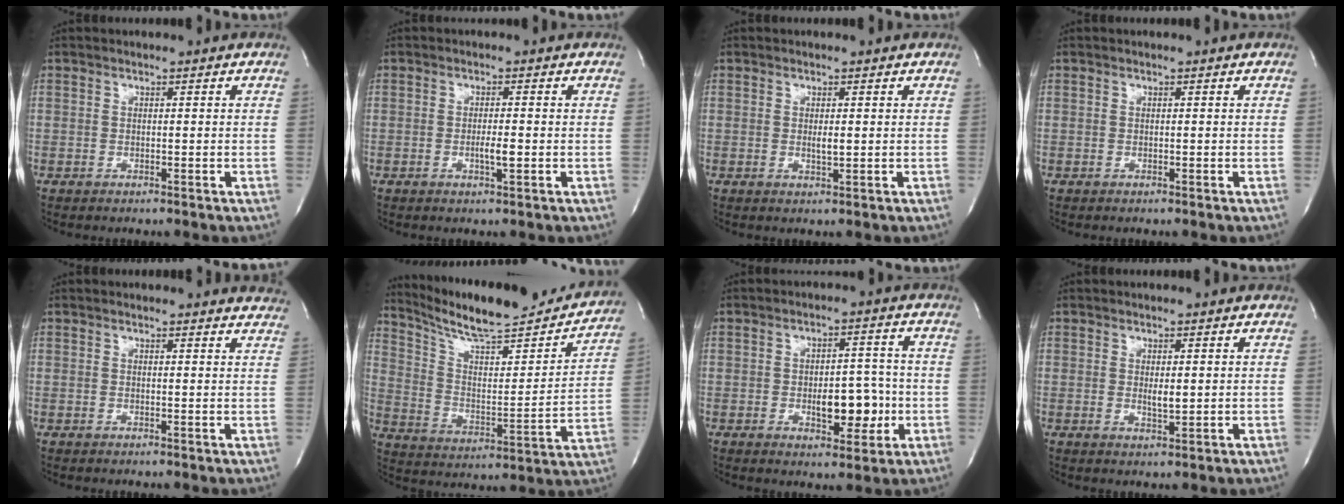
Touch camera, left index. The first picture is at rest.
{"total": 2.4, "force": [-1.2, 0.2, 2.1], "torque": [-0.039, -0.007, -0.021]}
{"total": 1.4, "force": [-0.5, 0.3, 1.3], "torque": [-0.024, -0.008, -0.007]}
{"total": 0.0}
{"total": 6.9, "force": [6.8, 0.8, 0.6], "torque": [0.013, -0.026, 0.040]}
{"total": 22.4, "force": [20.2, 2.9, 9.3], "torque": [-0.148, -0.031, 0.294]}
{"total": 7.0, "force": [-2.1, 3.4, 5.8], "torque": [-0.077, 0.000, -0.026]}
{"total": 1.8, "force": [-0.3, 0.6, 1.7], "torque": [-0.031, -0.011, -0.001]}